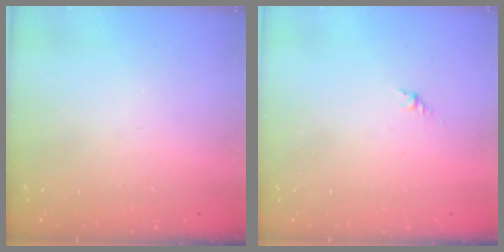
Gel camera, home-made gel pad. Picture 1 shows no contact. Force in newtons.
{"total": 1.7, "press": 1.6, "slide": 0.7}